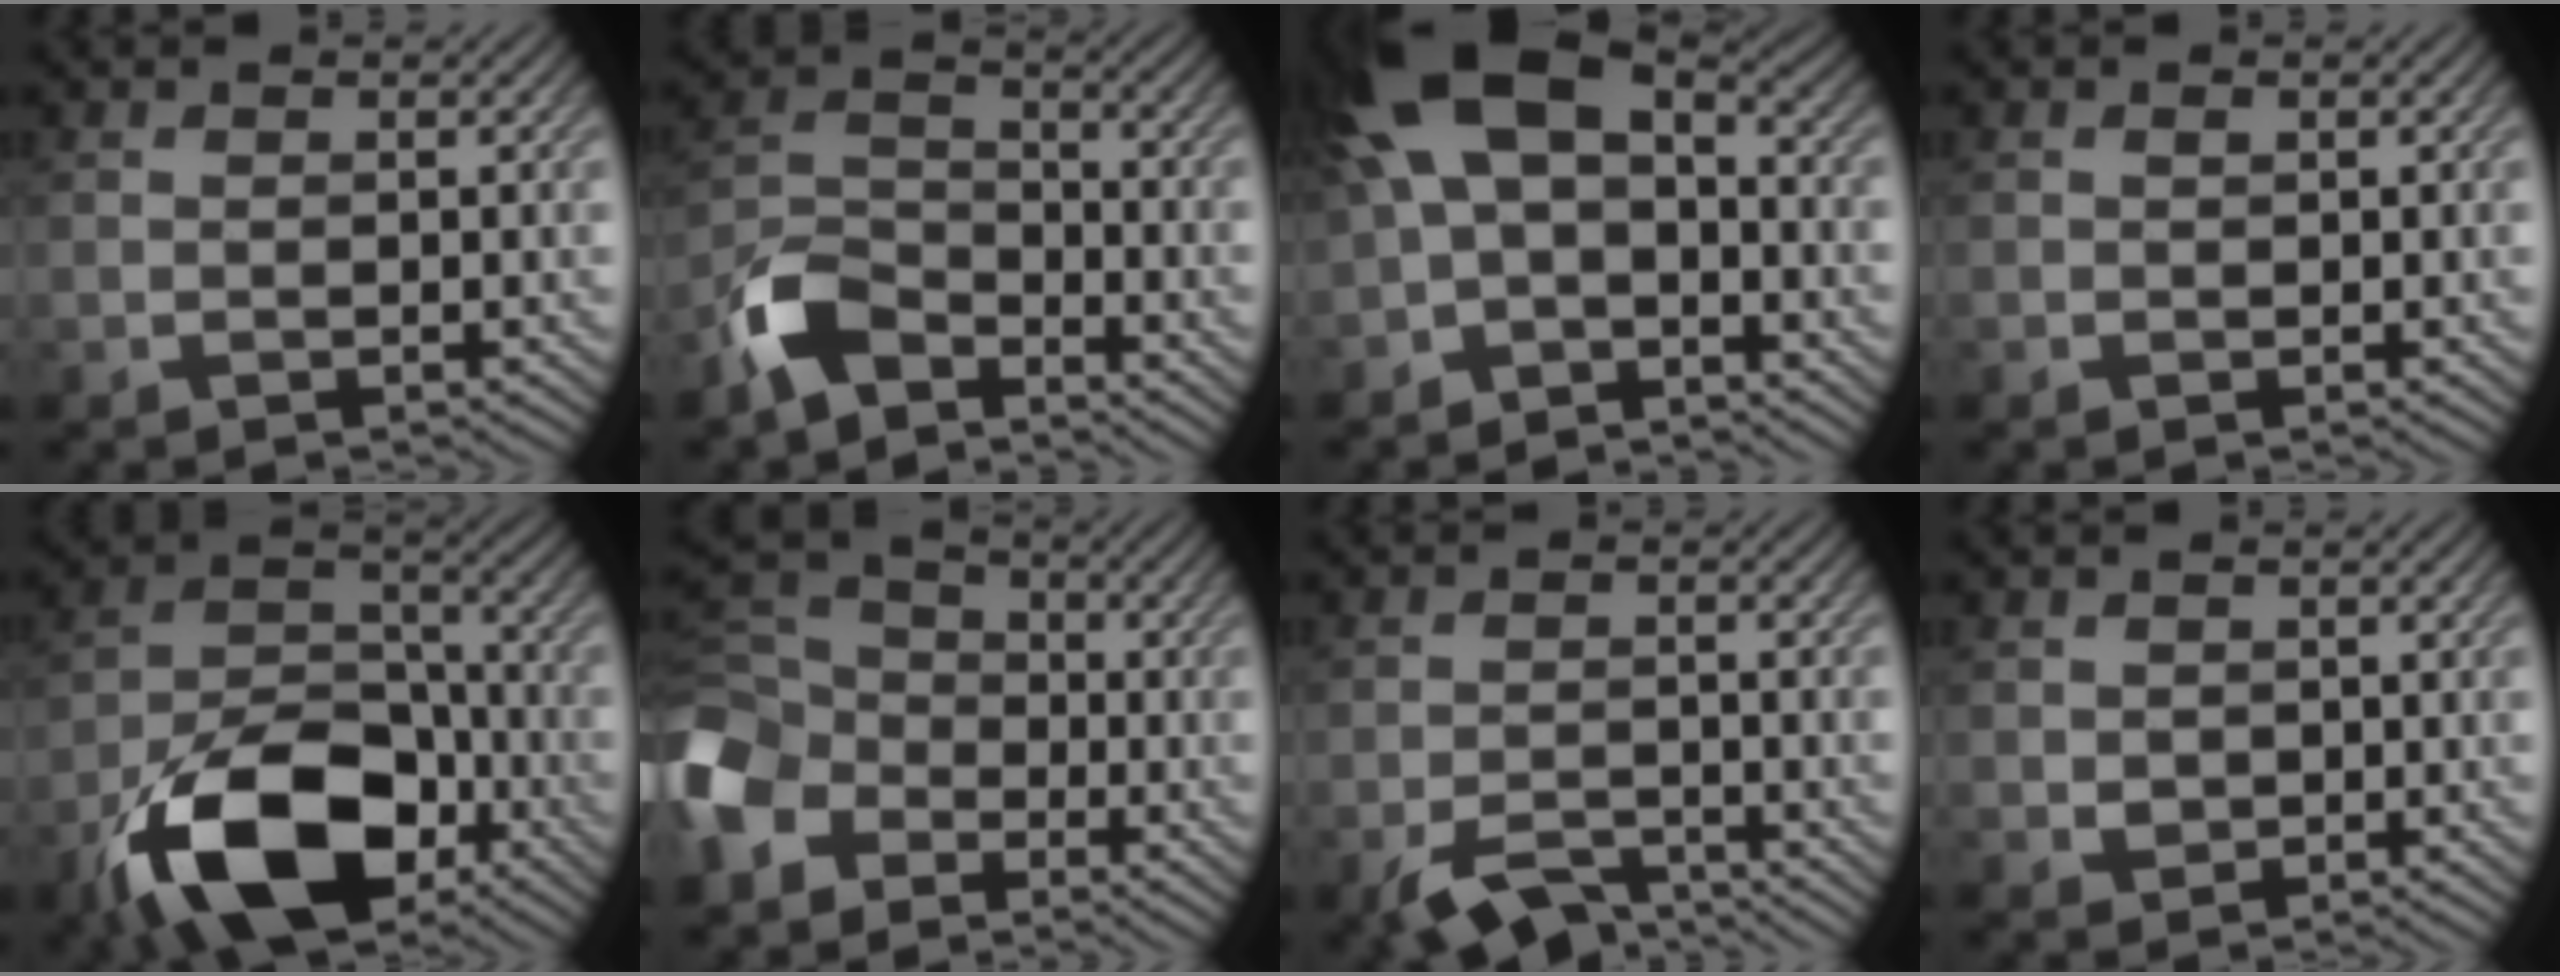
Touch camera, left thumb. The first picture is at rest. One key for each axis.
{"total": 7.4, "fx": -5.6, "fy": 3.1, "fz": 3.7, "tx": -0.082, "ty": -0.002, "tz": -0.133}
{"total": 9.6, "fx": -1.4, "fy": 5.9, "fz": 7.5, "tx": -0.149, "ty": 0.005, "tz": -0.039}
{"total": 0.5, "fx": 0.1, "fy": 0.4, "fz": 0.4, "tx": -0.006, "ty": -0.002, "tz": 0.001}
{"total": 15.6, "fx": -8.5, "fy": 8.6, "fz": 9.9, "tx": -0.206, "ty": -0.023, "tz": -0.163}
{"total": 10.3, "fx": -4.9, "fy": 7.7, "fz": 4.9, "tx": -0.158, "ty": -0.017, "tz": -0.118}
{"total": 4.5, "fx": -3.5, "fy": 1.6, "fz": 2.5, "tx": -0.048, "ty": -0.007, "tz": -0.062}
{"total": 1.4, "fx": 0.4, "fy": 1.3, "fz": 0.5, "tx": -0.016, "ty": -0.006, "tz": 0.009}